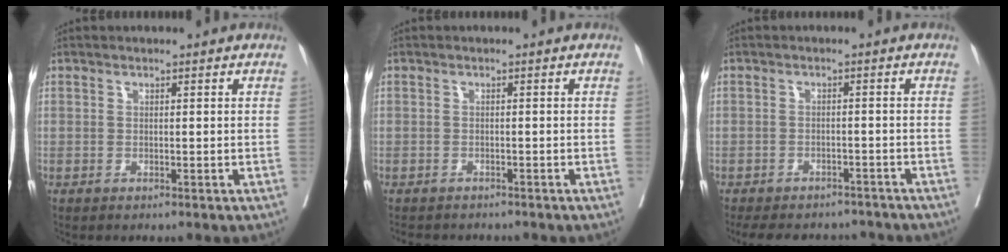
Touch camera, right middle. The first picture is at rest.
{"total": 5.3, "force": [-4.8, 1.8, 1.5], "torque": [-0.016, -0.002, -0.063]}
{"total": 11.5, "force": [-10.1, 4.4, 3.0], "torque": [-0.050, 0.008, -0.124]}